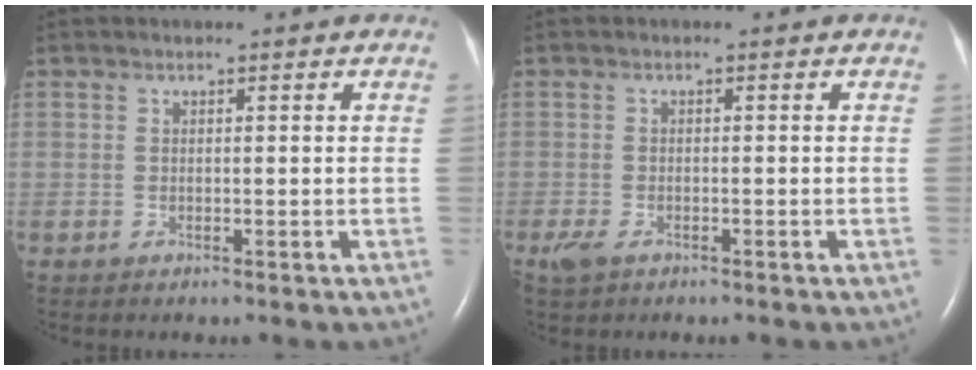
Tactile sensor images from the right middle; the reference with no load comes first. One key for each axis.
{"total": 2.4, "fx": -1.4, "fy": 1.2, "fz": 1.5, "tx": -0.040, "ty": -0.004, "tz": -0.022}